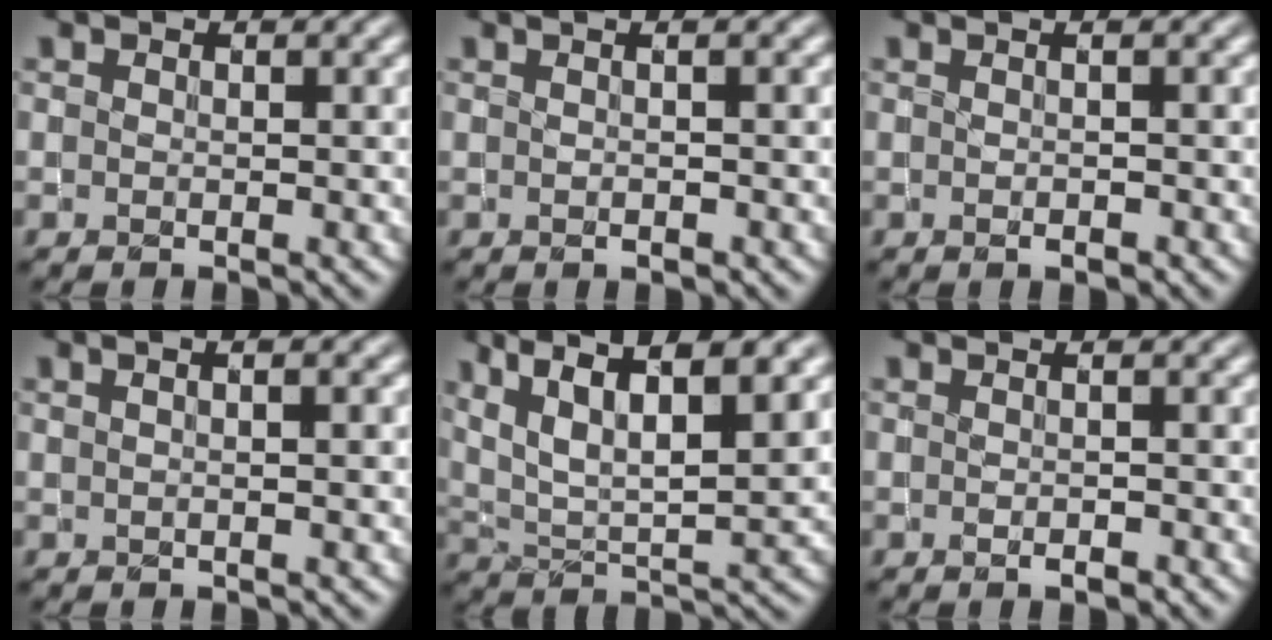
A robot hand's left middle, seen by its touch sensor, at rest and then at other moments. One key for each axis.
{"total": 2.6, "fx": 0.5, "fy": 1.1, "fz": 2.2, "tx": -0.016, "ty": -0.002, "tz": -0.015}
{"total": 1.7, "fx": 0.1, "fy": 0.5, "fz": 1.6, "tx": -0.021, "ty": -0.008, "tz": -0.007}
{"total": 3.9, "fx": 1.5, "fy": 1.8, "fz": 3.2, "tx": -0.021, "ty": 0.018, "tz": -0.004}
{"total": 8.8, "fx": 4.9, "fy": 2.7, "fz": 6.8, "tx": -0.132, "ty": 0.009, "tz": 0.092}
{"total": 1.1, "fx": -0.3, "fy": 0.3, "fz": 1.0, "tx": -0.018, "ty": -0.008, "tz": -0.005}